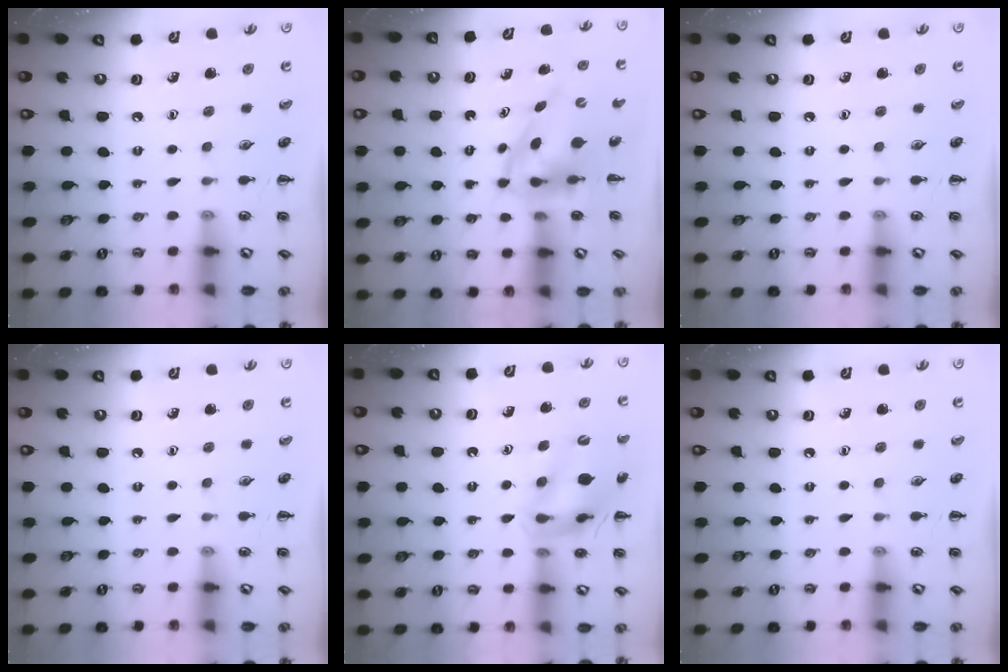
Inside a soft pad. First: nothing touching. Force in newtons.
{"total": 3.9, "press": 3.9, "slide": 0.8}
{"total": 0.0}
{"total": 0.0}
{"total": 15.0, "press": 14.8, "slide": 2.4}
{"total": 0.0}